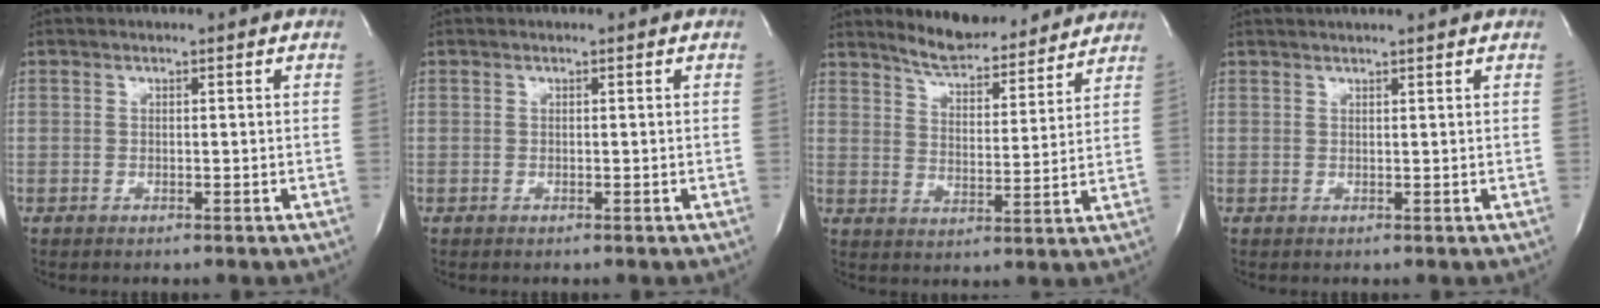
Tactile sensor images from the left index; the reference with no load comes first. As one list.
[{"total": 0.0}, {"total": 11.3, "force": [10.6, 2.4, 3.2], "torque": [-0.046, -0.005, 0.157]}, {"total": 5.6, "force": [5.1, 0.0, 2.3], "torque": [-0.033, 0.025, 0.064]}]